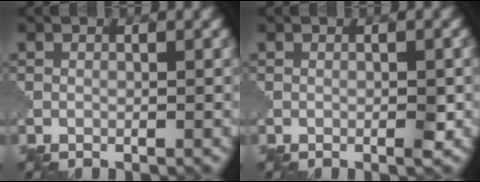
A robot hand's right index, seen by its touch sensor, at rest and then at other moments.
{"total": 0.7, "force": [-0.2, 0.1, 0.7], "torque": [-0.011, 0.001, -0.002]}